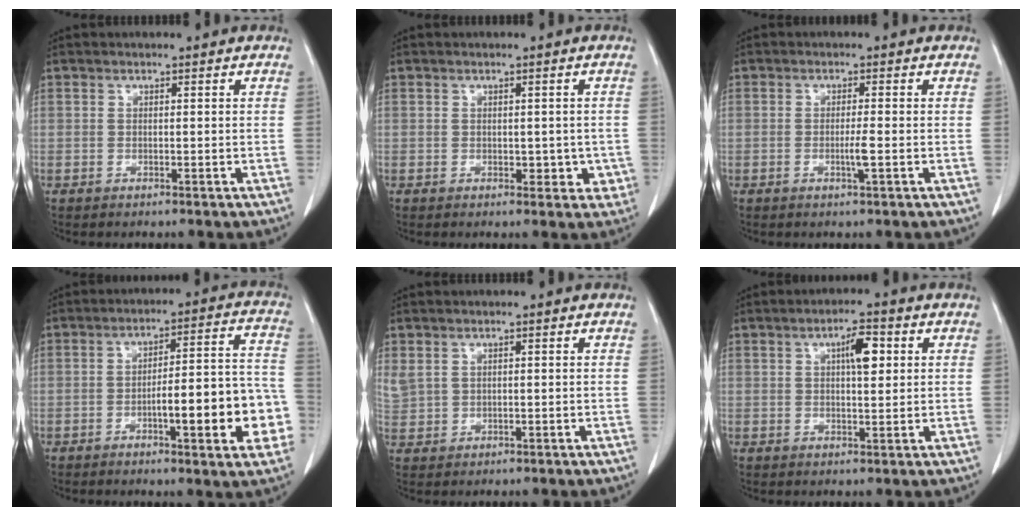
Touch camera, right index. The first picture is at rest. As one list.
[{"total": 3.3, "force": [-0.4, 2.3, 2.3], "torque": [-0.015, 0.009, 0.004]}, {"total": 2.2, "force": [-0.6, -0.2, 2.1], "torque": [-0.041, -0.004, -0.011]}, {"total": 14.1, "force": [-4.0, 2.9, 13.2], "torque": [-0.159, 0.030, -0.051]}, {"total": 3.7, "force": [1.5, 2.7, 2.0], "torque": [-0.062, 0.011, 0.044]}, {"total": 4.7, "force": [1.5, 1.3, 4.2], "torque": [-0.071, 0.007, 0.025]}]